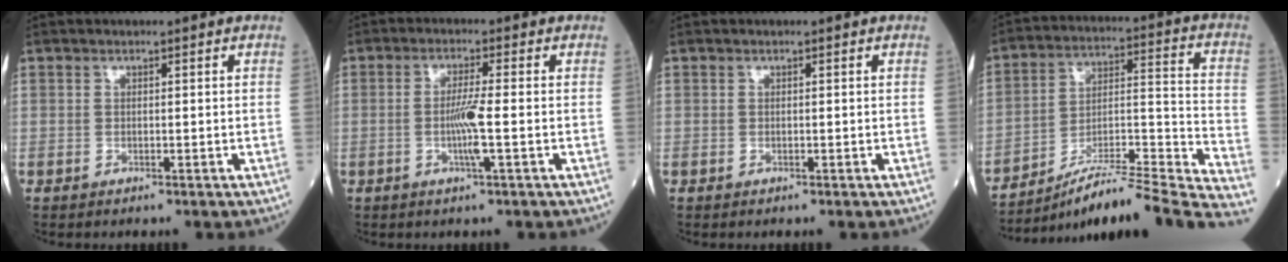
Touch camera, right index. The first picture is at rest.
{"total": 4.6, "force": [-0.9, -0.4, 4.5], "torque": [-0.088, -0.006, -0.020]}
{"total": 0.0}
{"total": 23.6, "force": [-20.8, -0.4, 11.1], "torque": [-0.117, 0.010, -0.317]}